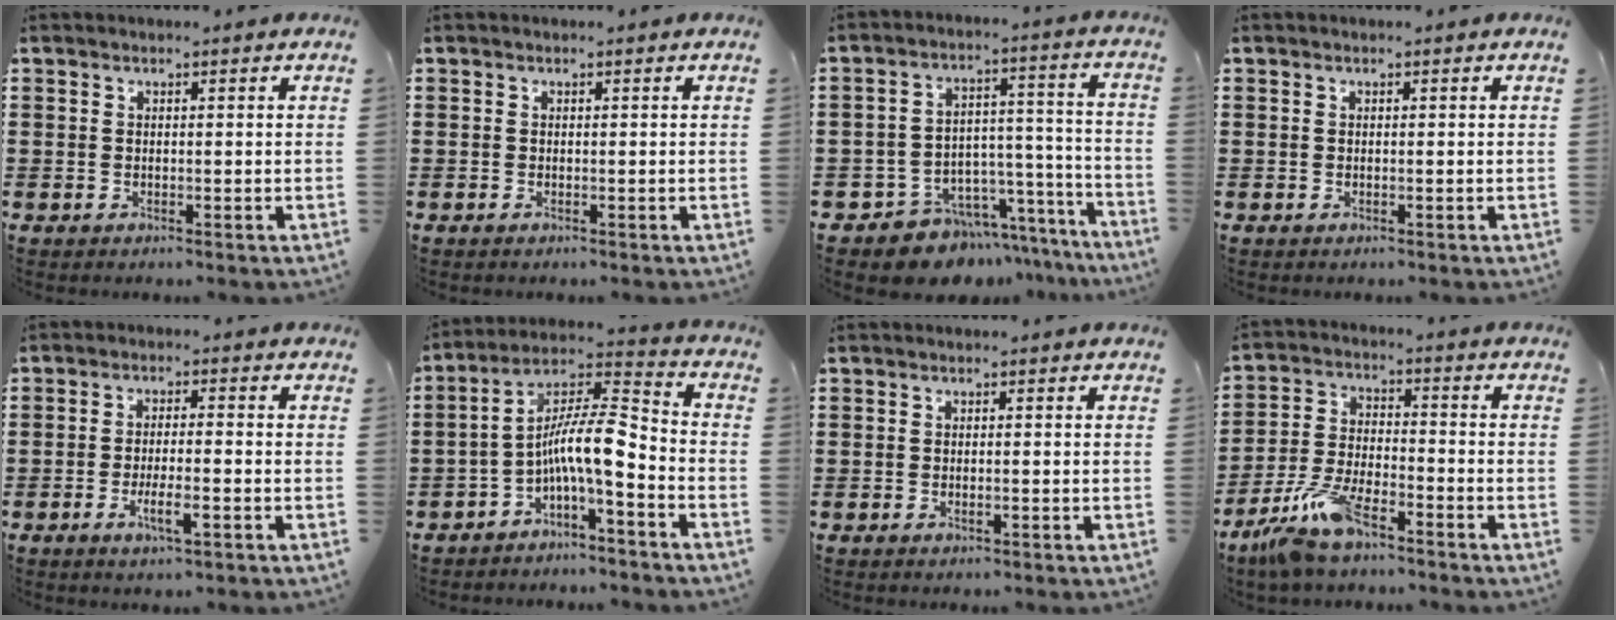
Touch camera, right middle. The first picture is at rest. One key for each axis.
{"total": 0.0}
{"total": 7.6, "fx": -7.0, "fy": 3.1, "fz": 0.1, "tx": -0.008, "ty": 0.021, "tz": -0.131}
{"total": 0.0}
{"total": 4.4, "fx": -2.2, "fy": 0.8, "fz": 3.7, "tx": -0.068, "ty": -0.001, "tz": -0.040}
{"total": 9.6, "fx": -2.7, "fy": 1.9, "fz": 9.0, "tx": -0.180, "ty": -0.011, "tz": -0.057}
{"total": 0.8, "fx": -0.4, "fy": 0.1, "fz": 0.7, "tx": -0.013, "ty": -0.003, "tz": -0.006}
{"total": 8.5, "fx": -6.7, "fy": 2.1, "fz": 4.8, "tx": -0.120, "ty": -0.002, "tz": -0.133}